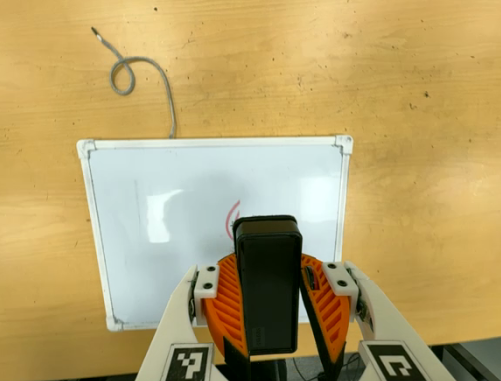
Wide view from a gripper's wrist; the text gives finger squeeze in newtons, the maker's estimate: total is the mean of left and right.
{"total": 8.1, "left": 8.8, "right": 7.4}